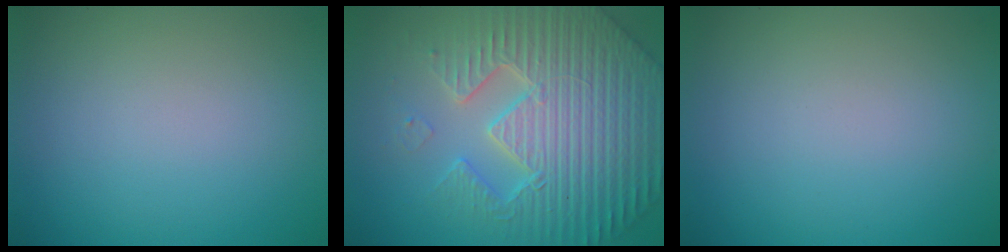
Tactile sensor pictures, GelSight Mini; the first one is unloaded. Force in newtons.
{"total": 7.7, "press": 7.4, "slide": 2.1}
{"total": 0.0}